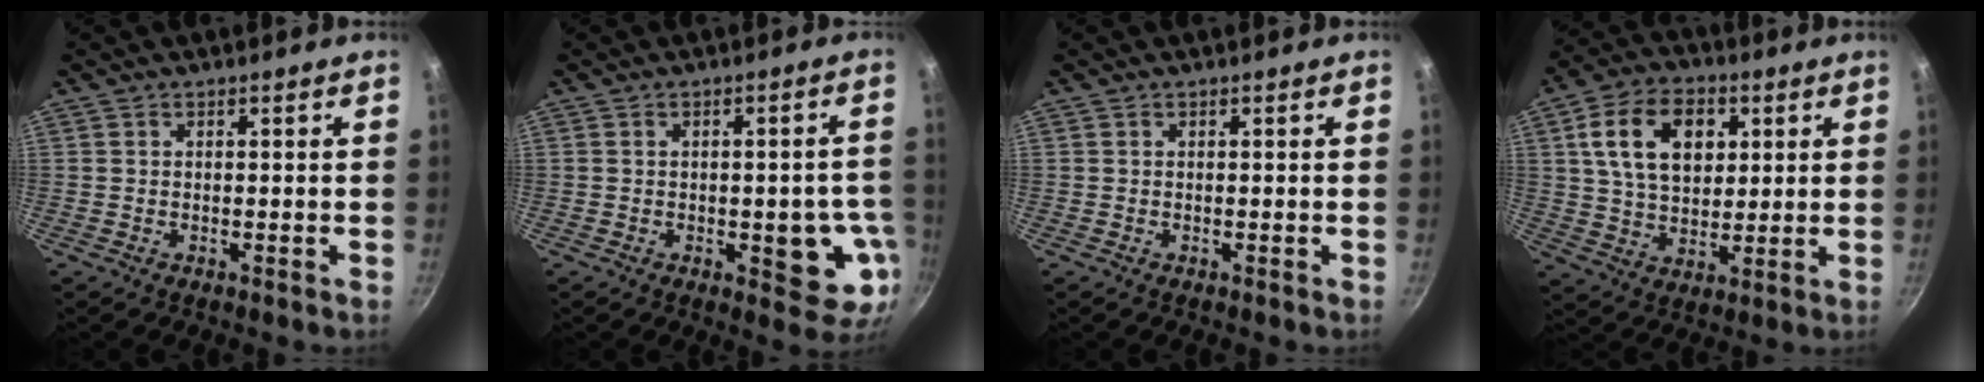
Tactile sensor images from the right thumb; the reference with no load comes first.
{"total": 10.1, "force": [-2.2, 4.5, 8.8], "torque": [-0.066, 0.007, -0.025]}
{"total": 0.0}
{"total": 15.0, "force": [4.3, 10.1, 10.1], "torque": [-0.152, 0.002, 0.070]}